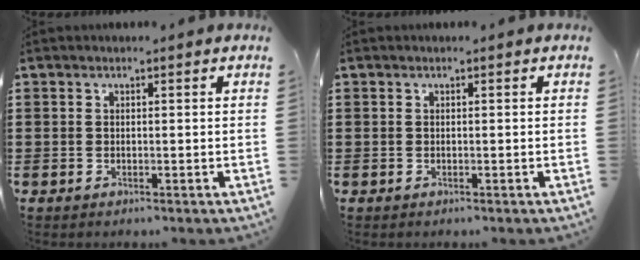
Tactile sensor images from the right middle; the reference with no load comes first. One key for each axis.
{"total": 0.0}